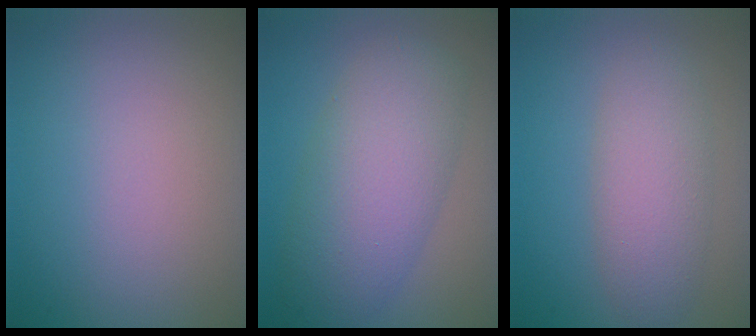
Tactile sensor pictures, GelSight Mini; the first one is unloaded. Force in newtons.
{"total": 7.2, "press": 7.2, "slide": 0.1}
{"total": 4.0, "press": 4.0, "slide": 0.1}